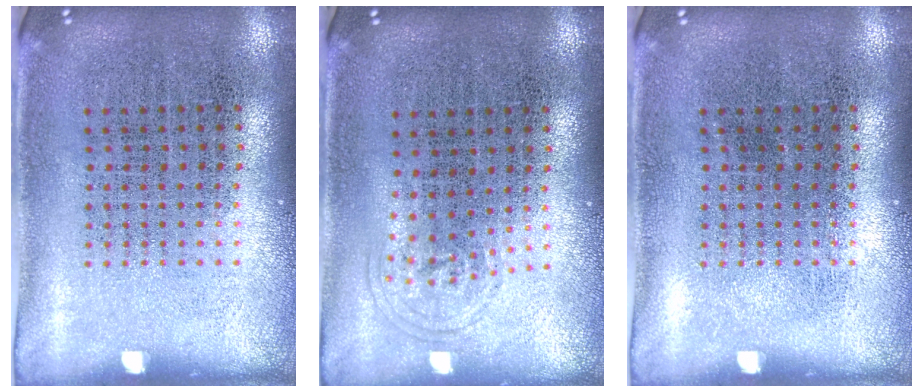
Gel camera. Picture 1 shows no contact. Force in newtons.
{"total": 0.8, "press": 0.6, "slide": 0.5}
{"total": 0.0}